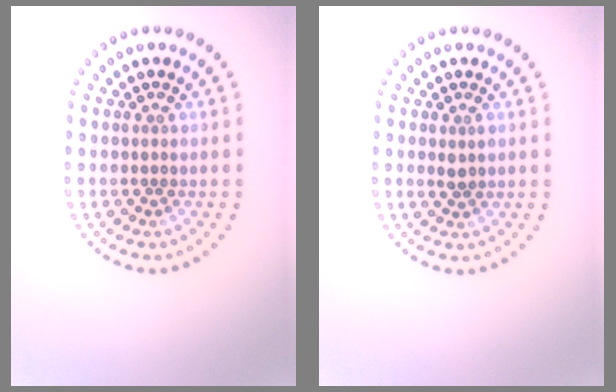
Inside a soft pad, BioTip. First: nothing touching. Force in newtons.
{"total": 0.9, "press": 0.9, "slide": 0.2}